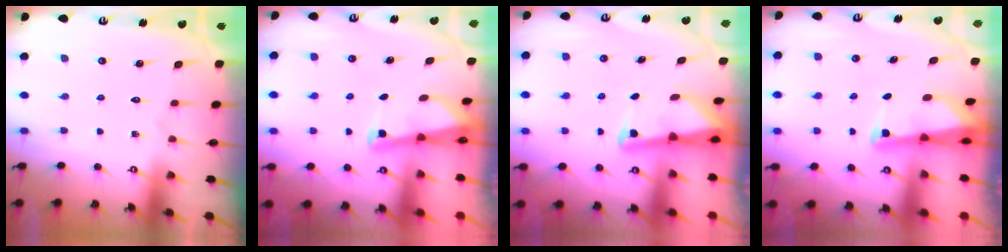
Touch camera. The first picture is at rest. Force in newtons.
{"total": 2.0, "press": 2.0, "slide": 0.3}
{"total": 3.2, "press": 3.2, "slide": 0.4}
{"total": 2.6, "press": 2.6, "slide": 0.3}